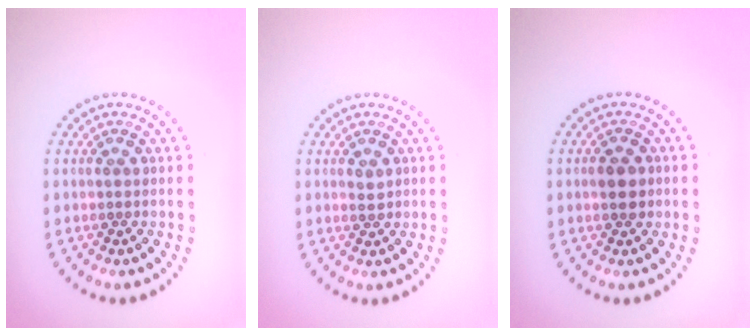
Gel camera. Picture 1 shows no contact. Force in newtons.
{"total": 0.9, "press": 0.9, "slide": 0.1}
{"total": 2.3, "press": 2.3, "slide": 0.1}